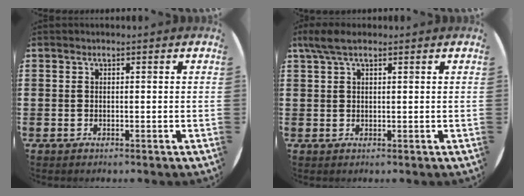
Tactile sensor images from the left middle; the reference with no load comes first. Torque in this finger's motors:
{"motor_torque": [0.69, -0.59, 0.09, 0.02]}